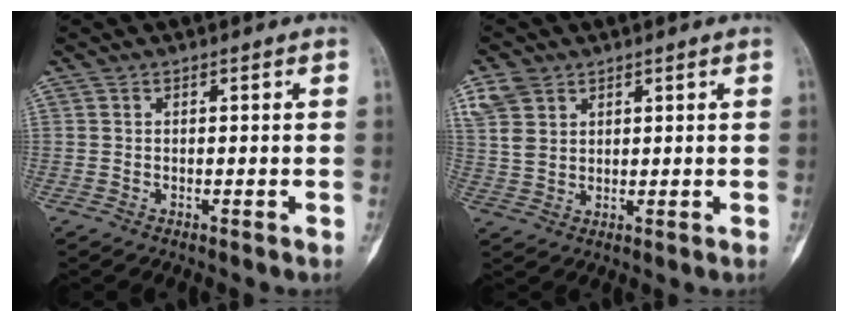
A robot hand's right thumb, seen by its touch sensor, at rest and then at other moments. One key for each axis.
{"total": 5.6, "fx": 3.2, "fy": 3.8, "fz": 2.6, "tx": -0.045, "ty": -0.005, "tz": 0.072}